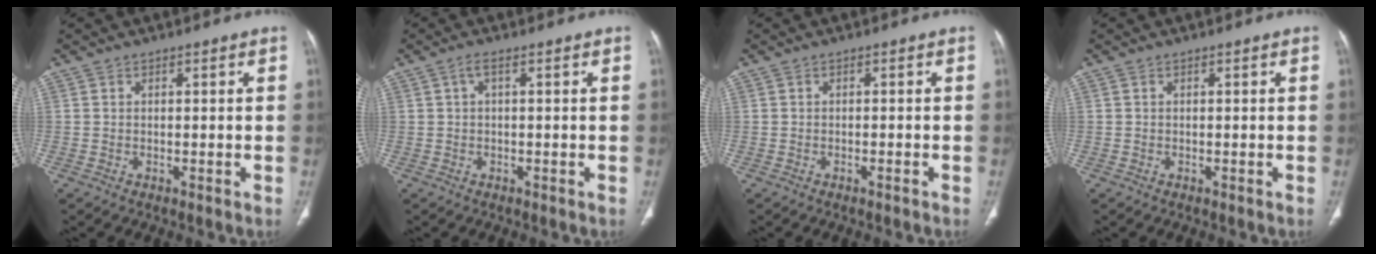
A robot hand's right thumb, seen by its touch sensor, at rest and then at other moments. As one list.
[{"total": 1.2, "force": [0.2, 0.3, 1.2], "torque": [-0.028, 0.010, 0.004]}, {"total": 0.9, "force": [-0.7, 0.1, 0.5], "torque": [-0.015, 0.005, -0.006]}, {"total": 0.0}]